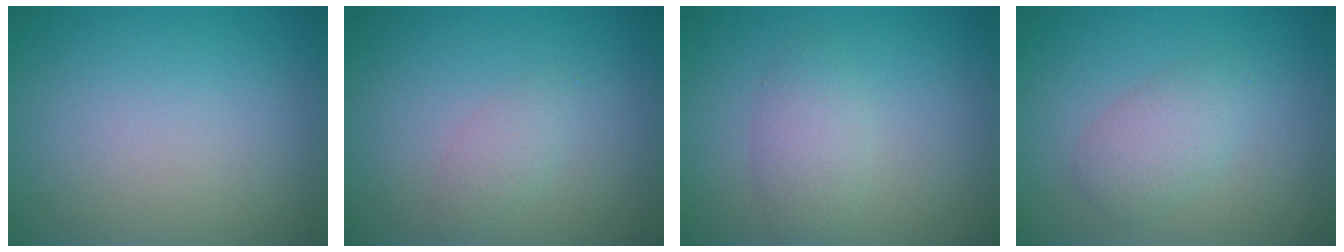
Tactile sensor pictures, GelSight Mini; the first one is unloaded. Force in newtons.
{"total": 1.4, "press": 1.4, "slide": 0.1}
{"total": 2.4, "press": 2.4, "slide": 0.0}
{"total": 2.7, "press": 2.7, "slide": 0.1}